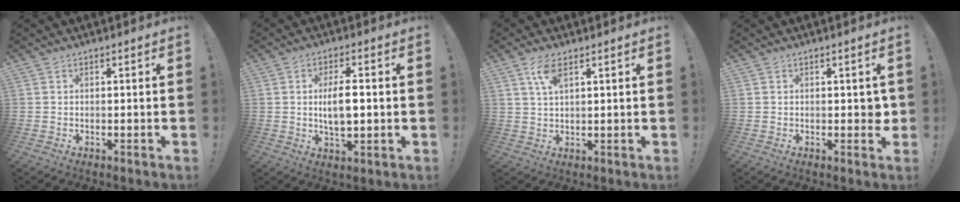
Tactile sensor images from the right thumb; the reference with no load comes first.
{"total": 7.8, "force": [0.3, 2.9, 7.2], "torque": [-0.134, -0.008, -0.004]}
{"total": 5.3, "force": [2.8, 1.8, 4.2], "torque": [-0.088, 0.001, 0.049]}
{"total": 1.8, "force": [0.3, 1.4, 1.2], "torque": [-0.012, 0.001, 0.004]}